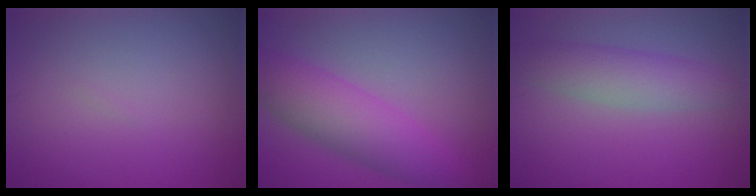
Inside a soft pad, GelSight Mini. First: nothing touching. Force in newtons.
{"total": 6.2, "press": 6.2, "slide": 0.1}
{"total": 4.0, "press": 4.0, "slide": 0.1}